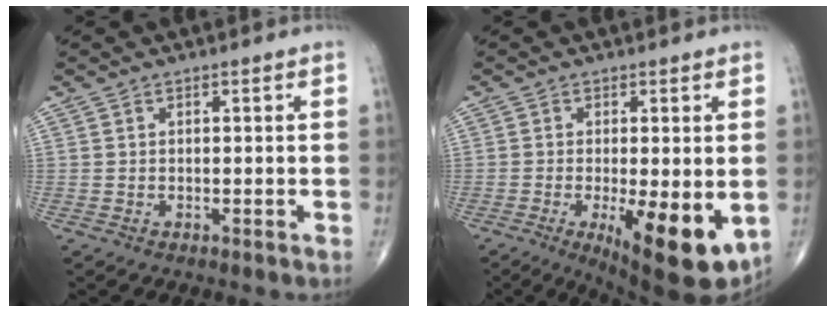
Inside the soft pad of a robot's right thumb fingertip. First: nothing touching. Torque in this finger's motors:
{"motor_torque": [1.64, 1.68, 0.65, -0.70, 0.38]}